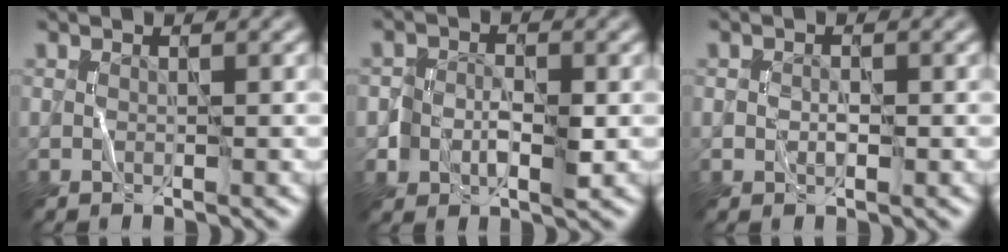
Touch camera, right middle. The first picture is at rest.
{"total": 2.3, "force": [-0.5, 1.9, 1.2], "torque": [-0.012, 0.001, -0.012]}
{"total": 0.6, "force": [-0.1, 0.6, 0.1], "torque": [0.003, 0.006, -0.005]}